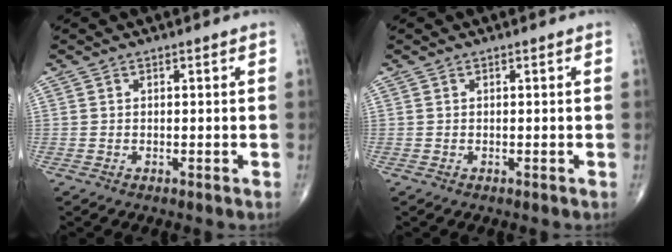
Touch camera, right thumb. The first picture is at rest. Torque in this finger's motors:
{"motor_torque": [0.10, 0.10, -0.04, 0.04, 0.01]}